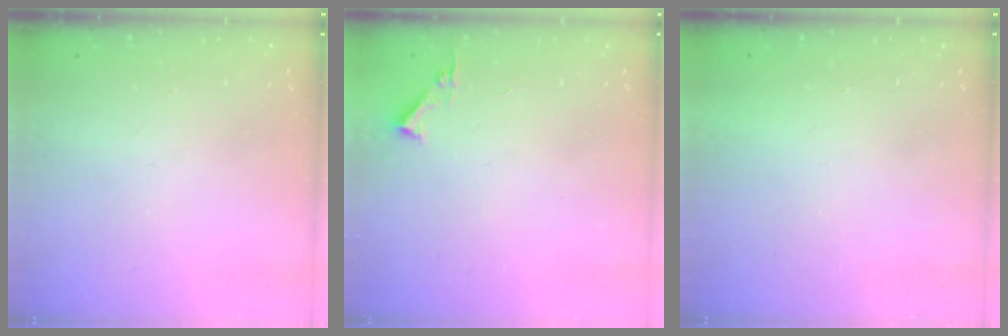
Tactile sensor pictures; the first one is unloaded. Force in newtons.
{"total": 3.4, "press": 3.4, "slide": 0.4}
{"total": 1.5, "press": 1.5, "slide": 0.1}